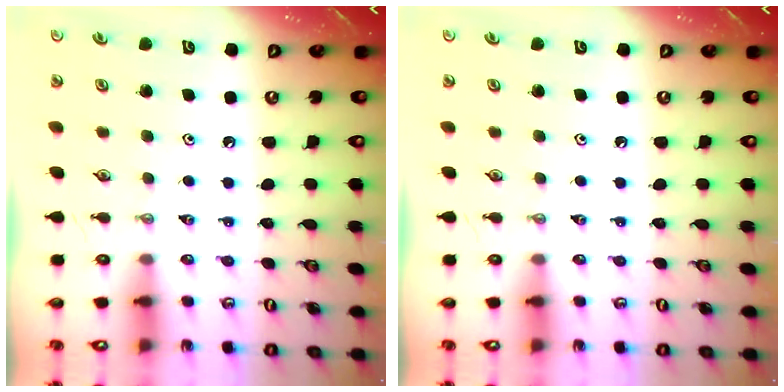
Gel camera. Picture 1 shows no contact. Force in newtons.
{"total": 0.0}